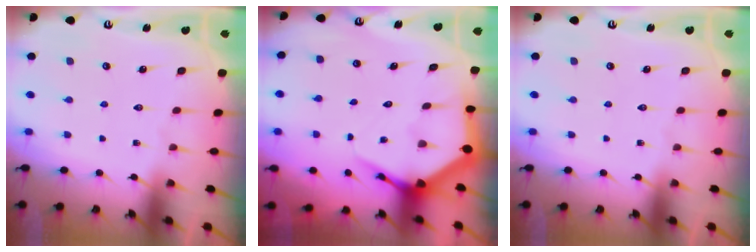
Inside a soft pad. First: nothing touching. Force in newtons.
{"total": 5.3, "press": 5.2, "slide": 0.7}
{"total": 0.0}